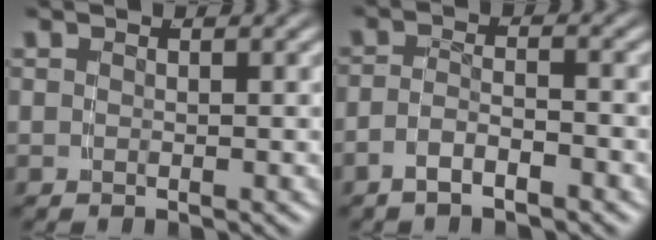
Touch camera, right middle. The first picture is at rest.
{"total": 2.6, "force": [-2.1, 0.5, 1.4], "torque": [-0.022, -0.004, -0.035]}